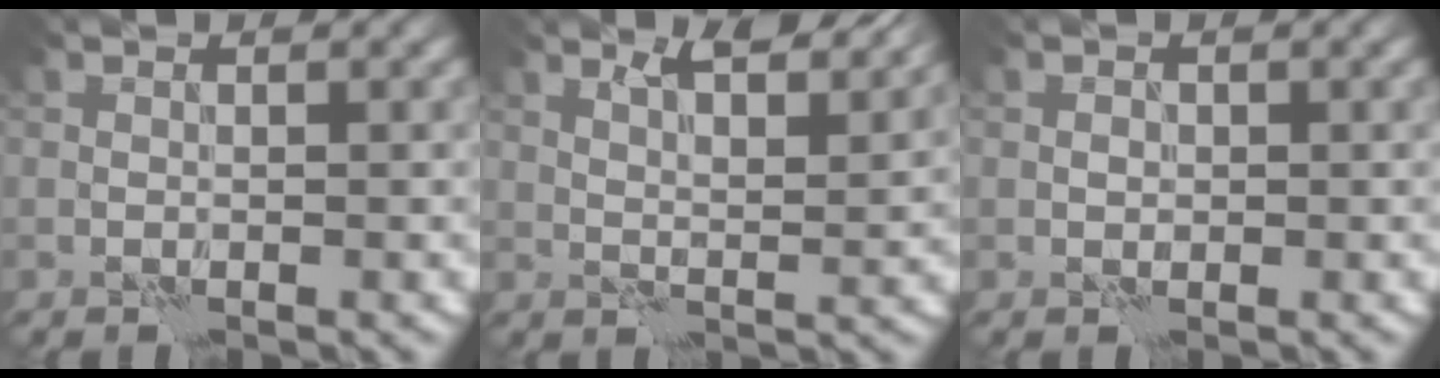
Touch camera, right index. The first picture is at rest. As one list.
[{"total": 5.6, "force": [4.1, 1.4, 3.6], "torque": [-0.045, 0.008, 0.052]}, {"total": 0.6, "force": [0.0, 0.5, 0.3], "torque": [-0.002, 0.001, -0.002]}]